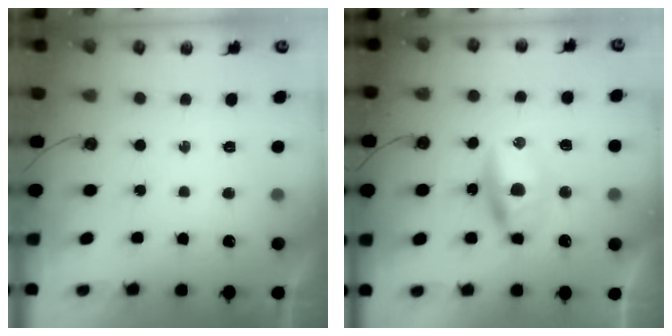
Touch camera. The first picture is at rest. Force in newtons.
{"total": 9.0, "press": 8.5, "slide": 3.0}